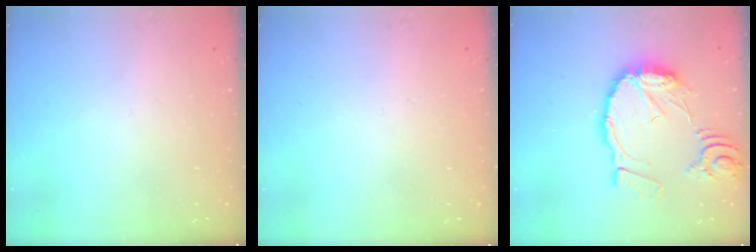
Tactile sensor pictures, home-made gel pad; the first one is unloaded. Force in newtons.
{"total": 0.0}
{"total": 16.8, "press": 16.7, "slide": 1.8}